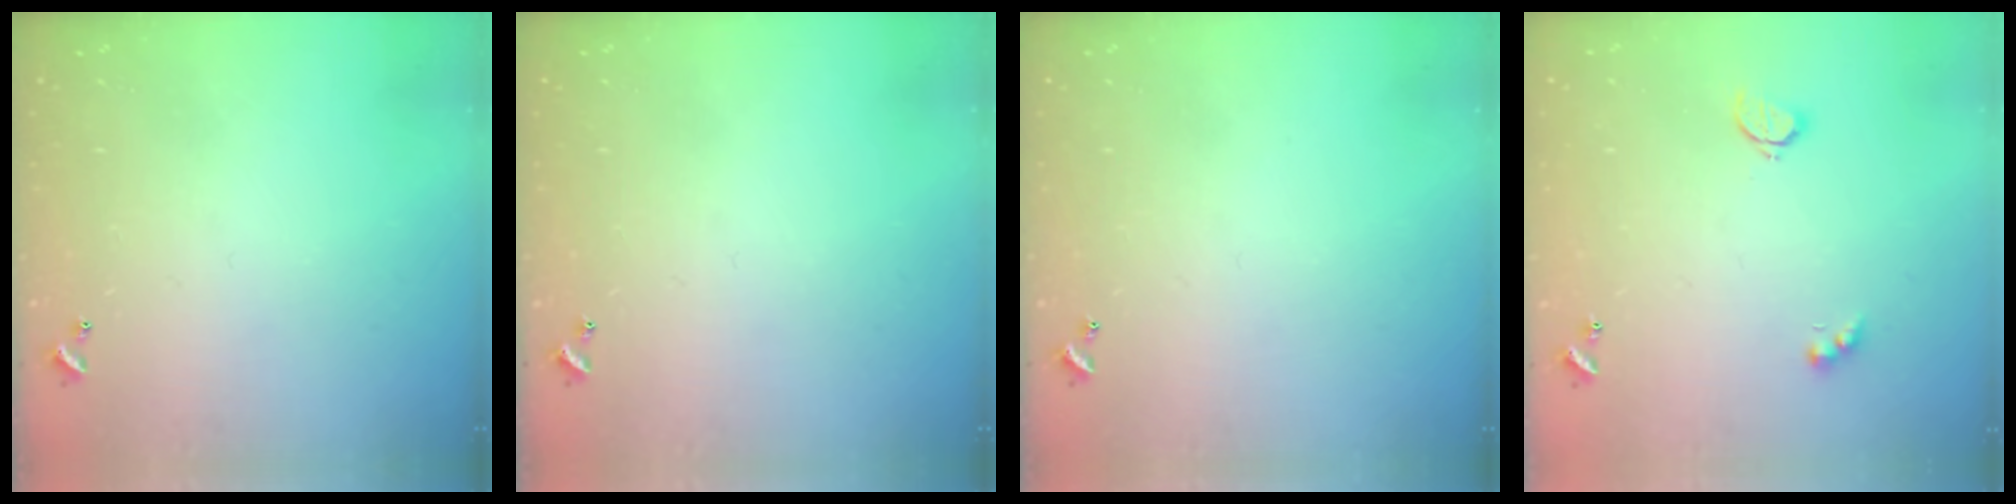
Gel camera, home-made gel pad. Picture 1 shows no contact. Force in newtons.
{"total": 0.0}
{"total": 0.0}
{"total": 2.6, "press": 2.5, "slide": 0.5}